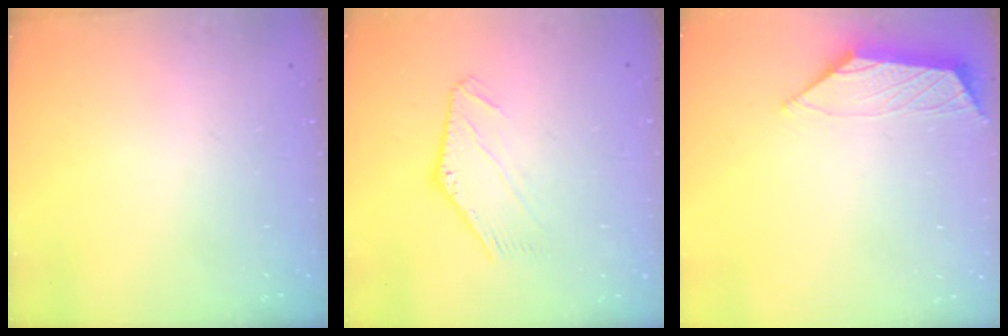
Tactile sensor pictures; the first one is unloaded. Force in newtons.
{"total": 0.0}
{"total": 0.9, "press": 0.8, "slide": 0.4}